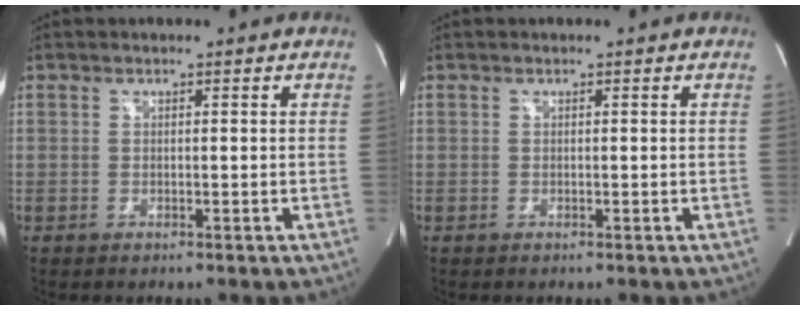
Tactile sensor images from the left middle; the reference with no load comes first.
{"total": 0.0}